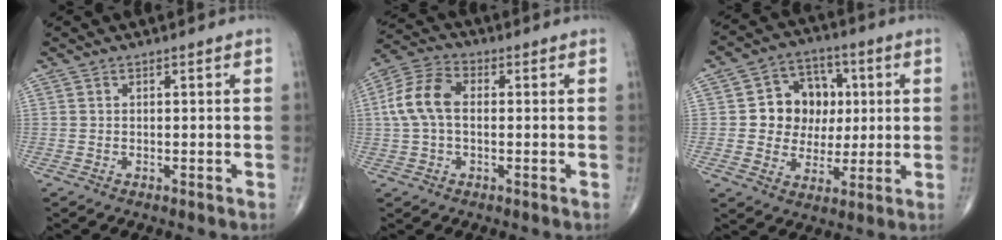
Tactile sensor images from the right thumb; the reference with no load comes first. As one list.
[{"total": 9.2, "force": [0.5, 5.7, 7.3], "torque": [-0.158, 0.027, 0.003]}, {"total": 11.6, "force": [1.5, 10.0, 5.5], "torque": [-0.026, 0.011, 0.027]}]